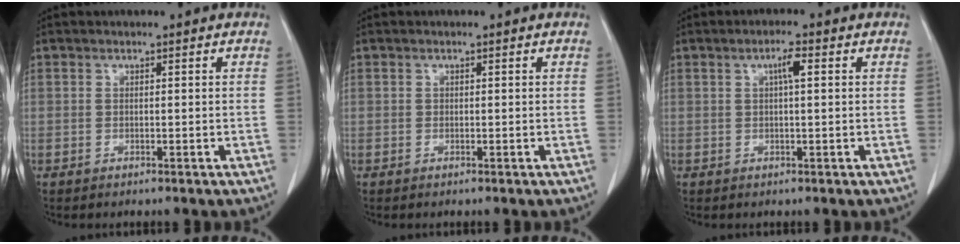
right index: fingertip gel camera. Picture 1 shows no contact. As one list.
[{"total": 0.0}, {"total": 2.6, "force": [0.7, 0.2, 2.4], "torque": [-0.043, 0.004, 0.012]}]